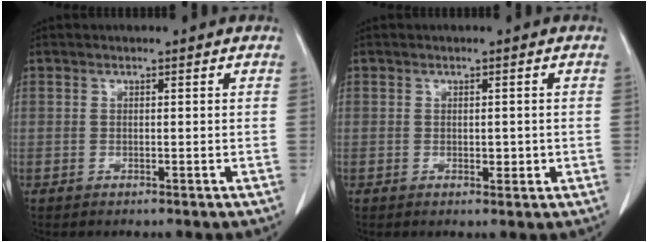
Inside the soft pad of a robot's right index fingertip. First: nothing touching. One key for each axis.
{"total": 1.5, "fx": 0.0, "fy": 1.0, "fz": 1.2, "tx": -0.009, "ty": 0.001, "tz": 0.006}